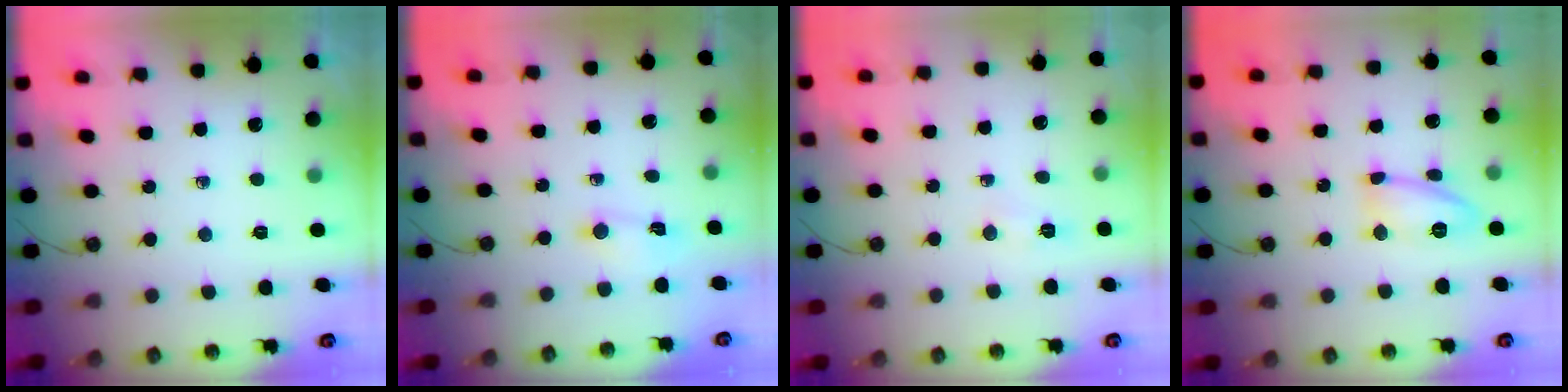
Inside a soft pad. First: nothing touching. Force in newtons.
{"total": 2.0, "press": 2.0, "slide": 0.3}
{"total": 3.8, "press": 3.7, "slide": 0.5}
{"total": 11.4, "press": 11.3, "slide": 1.6}